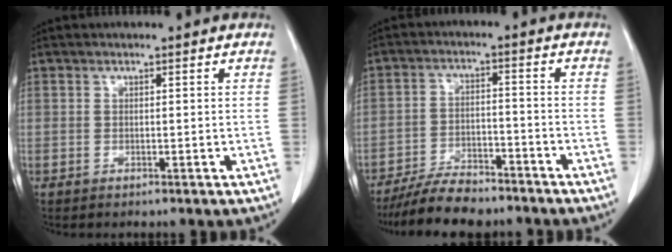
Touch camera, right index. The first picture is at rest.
{"total": 9.9, "force": [-8.7, 2.6, 3.9], "torque": [-0.064, -0.009, -0.146]}